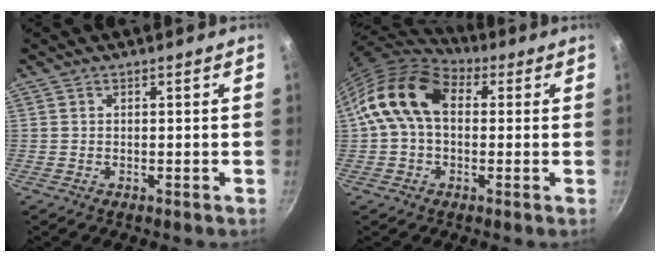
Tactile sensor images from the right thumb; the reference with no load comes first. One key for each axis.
{"total": 13.2, "fx": 2.1, "fy": 9.1, "fz": 9.4, "tx": -0.146, "ty": 0.021, "tz": 0.017}